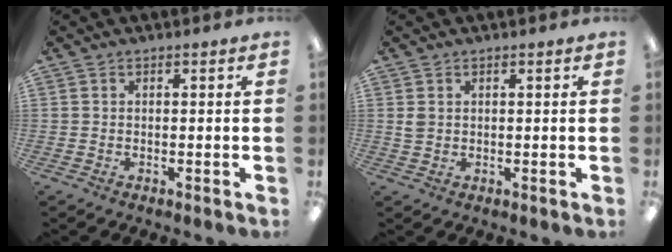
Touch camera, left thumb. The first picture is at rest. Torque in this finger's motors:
{"motor_torque": [0.30, 0.49, 0.20, -0.11, 0.00]}